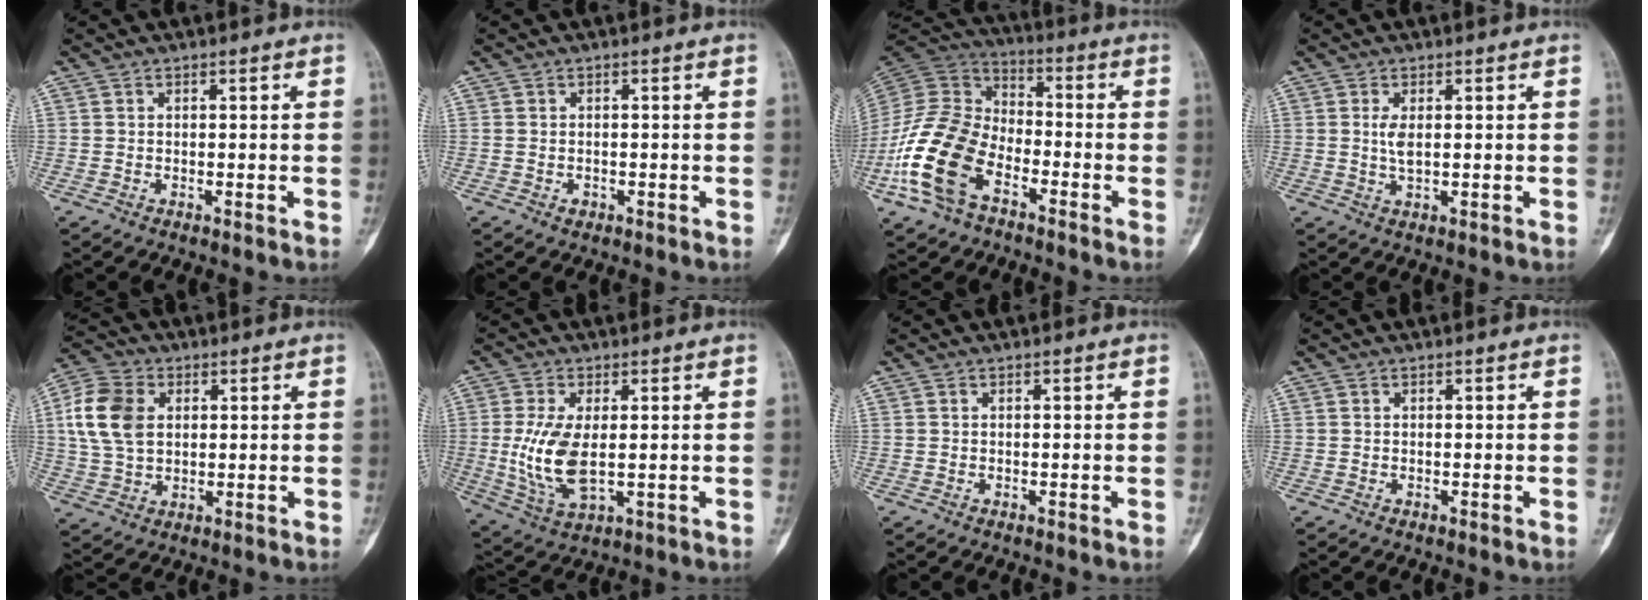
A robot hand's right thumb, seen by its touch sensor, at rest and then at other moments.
{"total": 1.0, "force": [-0.4, 0.8, 0.4], "torque": [-0.003, 0.004, -0.003]}
{"total": 17.1, "force": [-7.6, 10.4, 11.3], "torque": [-0.229, 0.048, -0.158]}
{"total": 2.8, "force": [0.4, 0.9, 2.6], "torque": [-0.054, -0.006, 0.012]}
{"total": 11.3, "force": [2.2, 8.0, 7.7], "torque": [-0.150, 0.005, 0.041]}
{"total": 10.4, "force": [-0.1, 4.9, 9.2], "torque": [-0.197, -0.014, 0.011]}
{"total": 0.0}
{"total": 0.0}